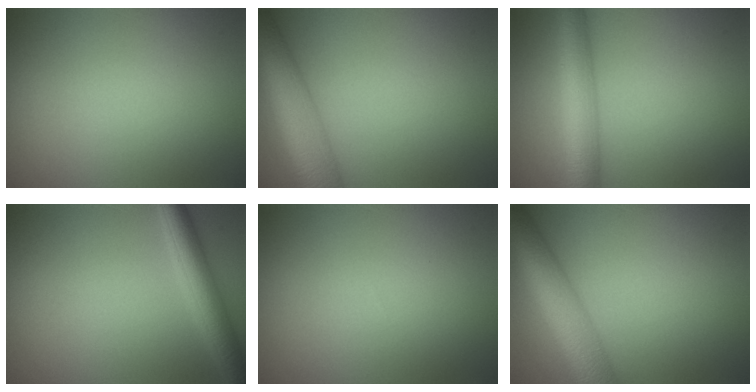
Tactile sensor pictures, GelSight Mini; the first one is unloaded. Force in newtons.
{"total": 8.4, "press": 8.4, "slide": 0.4}
{"total": 5.1, "press": 5.1, "slide": 0.1}
{"total": 3.9, "press": 3.9, "slide": 0.1}
{"total": 0.0}
{"total": 7.8, "press": 7.8, "slide": 0.4}